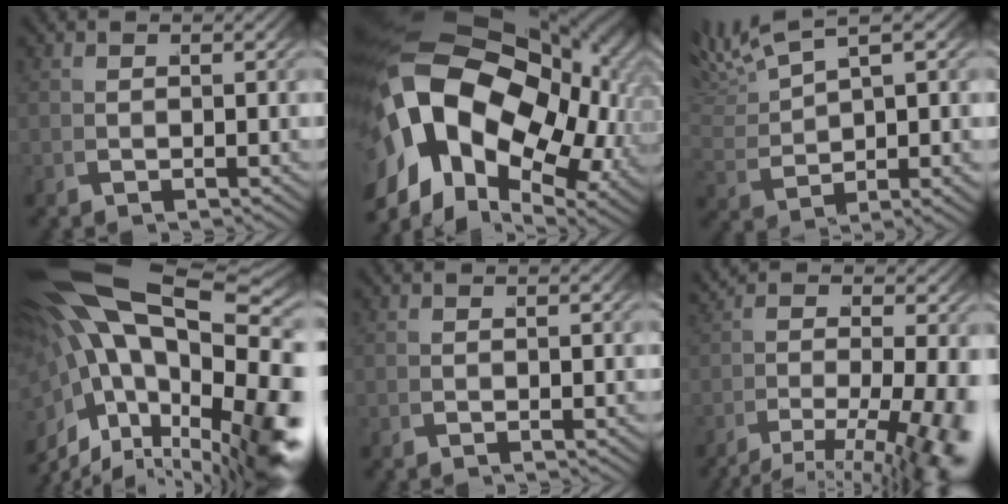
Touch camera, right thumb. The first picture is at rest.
{"total": 26.5, "force": [0.8, 18.0, 19.4], "torque": [-0.350, -0.032, 0.022]}
{"total": 6.0, "force": [4.9, 1.5, 3.2], "torque": [-0.056, 0.017, 0.099]}
{"total": 18.7, "force": [0.4, 10.7, 15.3], "torque": [-0.278, -0.051, 0.040]}
{"total": 0.0}
{"total": 7.0, "force": [-1.9, 2.6, 6.3], "torque": [-0.097, -0.031, -0.009]}